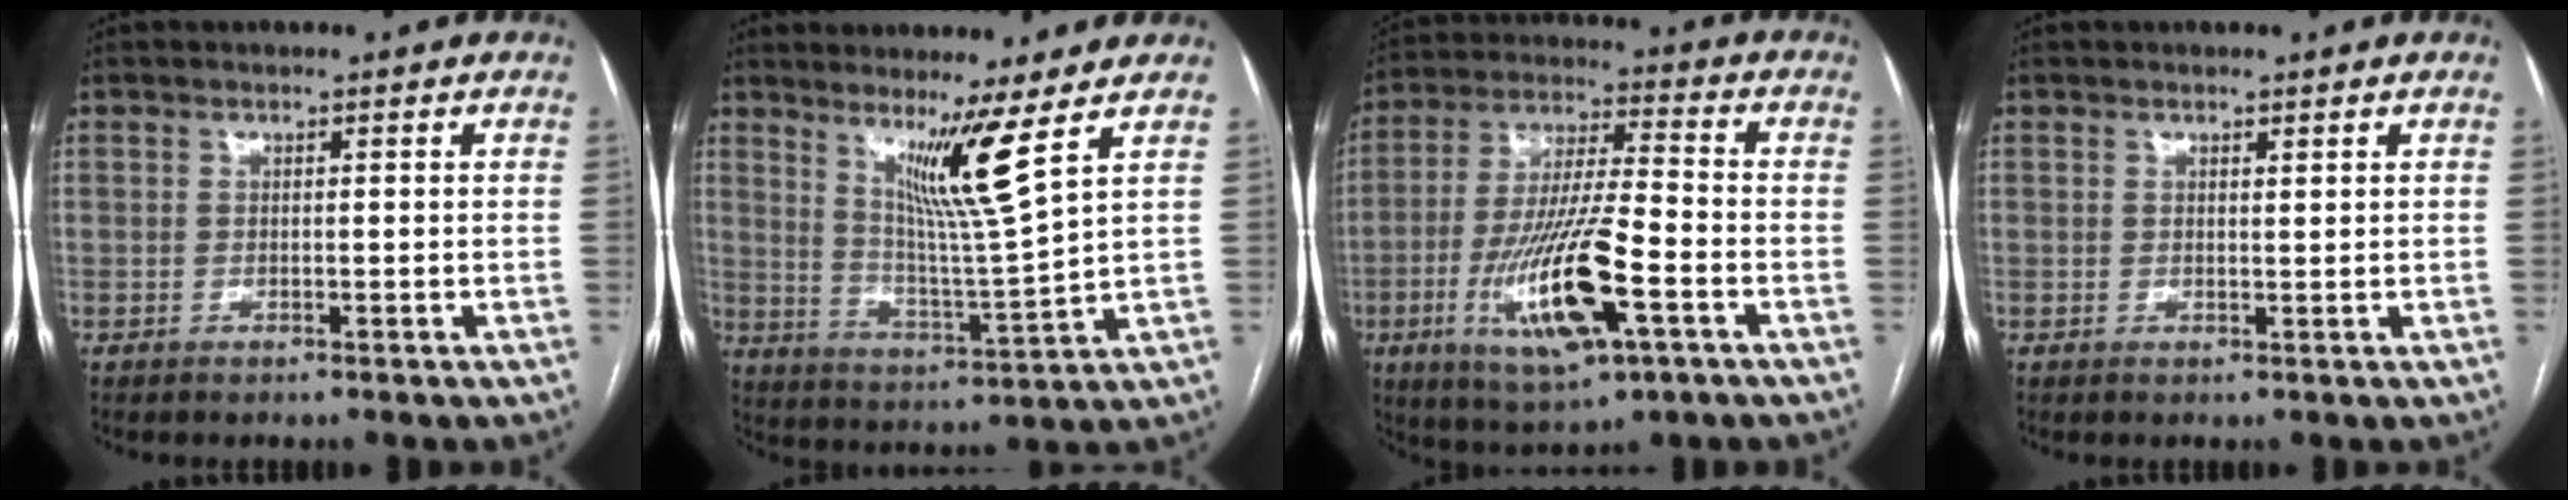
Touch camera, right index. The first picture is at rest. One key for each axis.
{"total": 9.0, "fx": 5.3, "fy": -2.3, "fz": 6.9, "tx": -0.120, "ty": -0.028, "tz": 0.099}
{"total": 16.6, "fx": -5.9, "fy": 2.8, "fz": 15.3, "tx": -0.303, "ty": -0.018, "tz": -0.098}
{"total": 0.6, "fx": 0.4, "fy": 0.0, "fz": 0.4, "tx": -0.006, "ty": -0.003, "tz": 0.006}